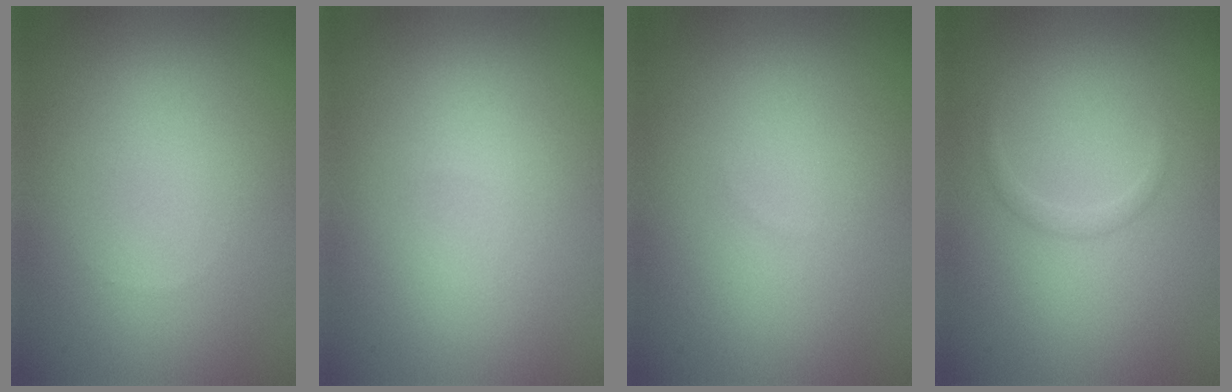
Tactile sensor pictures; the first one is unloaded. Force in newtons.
{"total": 0.0}
{"total": 0.0}
{"total": 0.8, "press": 0.8, "slide": 0.1}